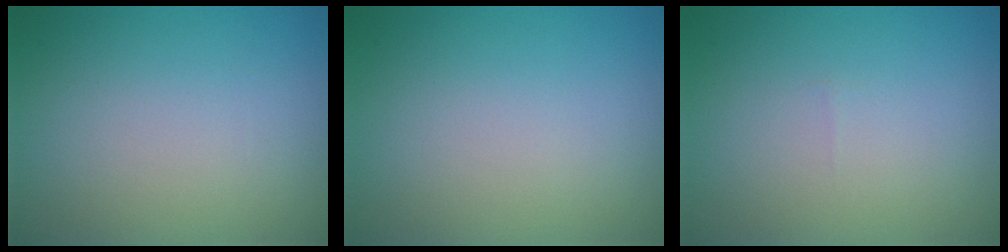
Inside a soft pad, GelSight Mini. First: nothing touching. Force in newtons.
{"total": 0.0}
{"total": 0.0}